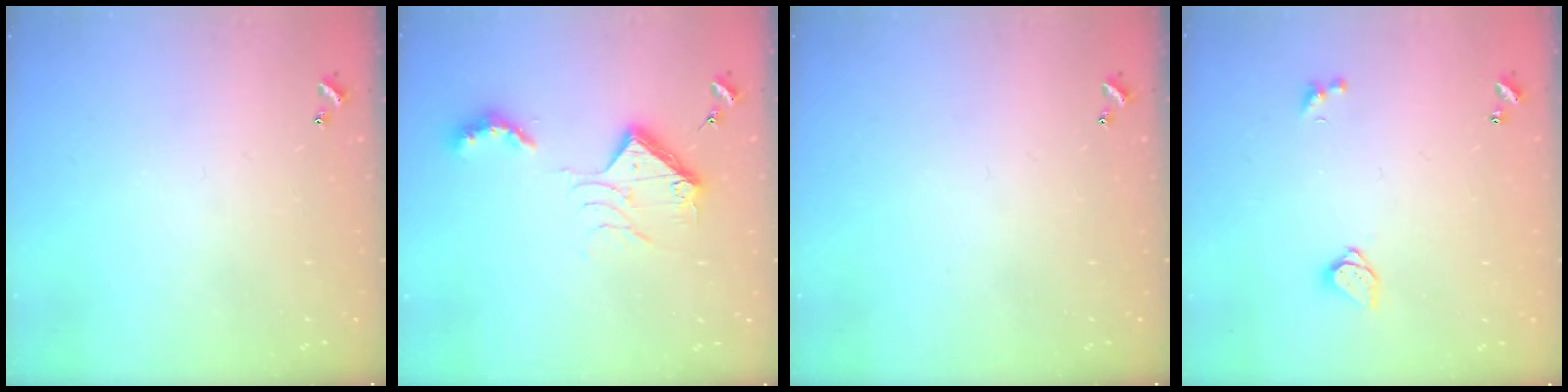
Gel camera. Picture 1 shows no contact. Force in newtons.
{"total": 12.0, "press": 12.0, "slide": 0.0}
{"total": 0.0}
{"total": 1.5, "press": 1.5, "slide": 0.2}